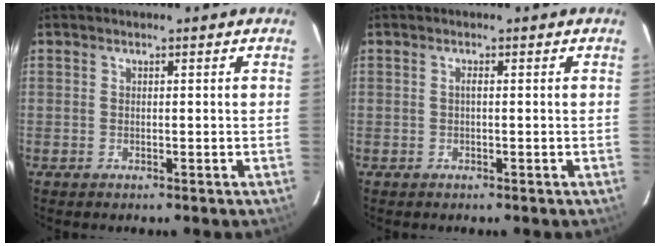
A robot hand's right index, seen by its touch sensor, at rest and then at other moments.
{"total": 0.6, "force": [-0.1, 0.0, 0.6], "torque": [-0.010, 0.004, -0.003]}